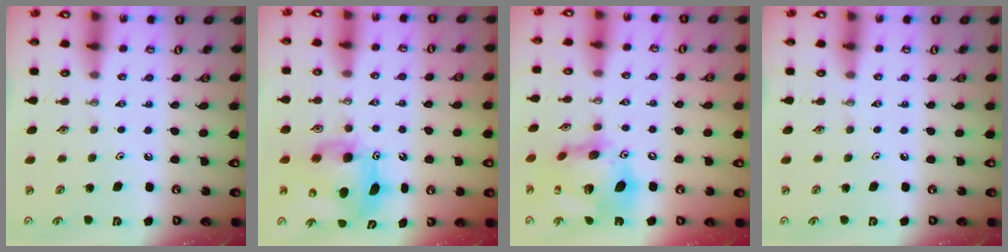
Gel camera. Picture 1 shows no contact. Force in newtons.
{"total": 10.2, "press": 10.2, "slide": 0.5}
{"total": 20.0, "press": 19.9, "slide": 2.2}
{"total": 0.0}